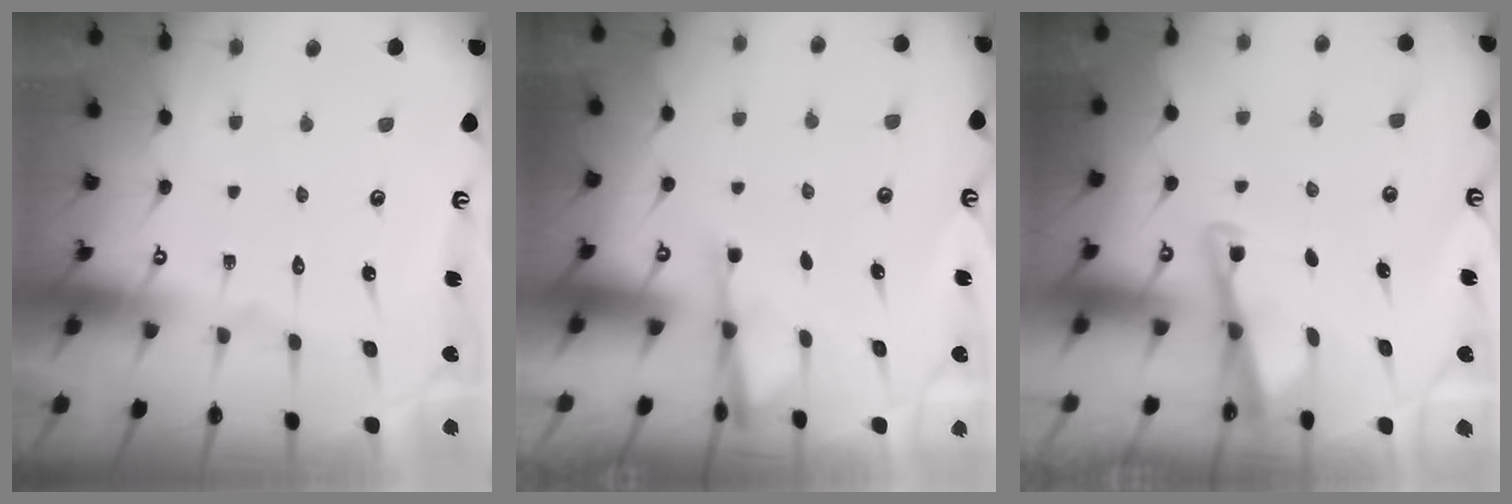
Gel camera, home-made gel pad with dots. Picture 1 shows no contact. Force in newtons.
{"total": 1.9, "press": 1.9, "slide": 0.3}
{"total": 2.9, "press": 2.9, "slide": 0.3}